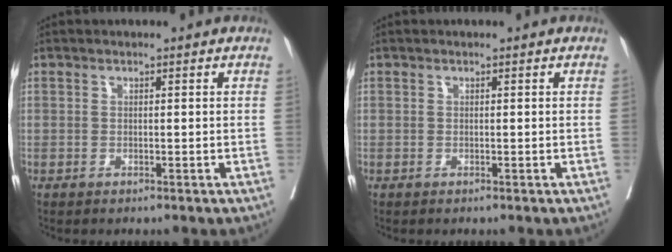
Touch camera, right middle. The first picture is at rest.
{"total": 0.0}